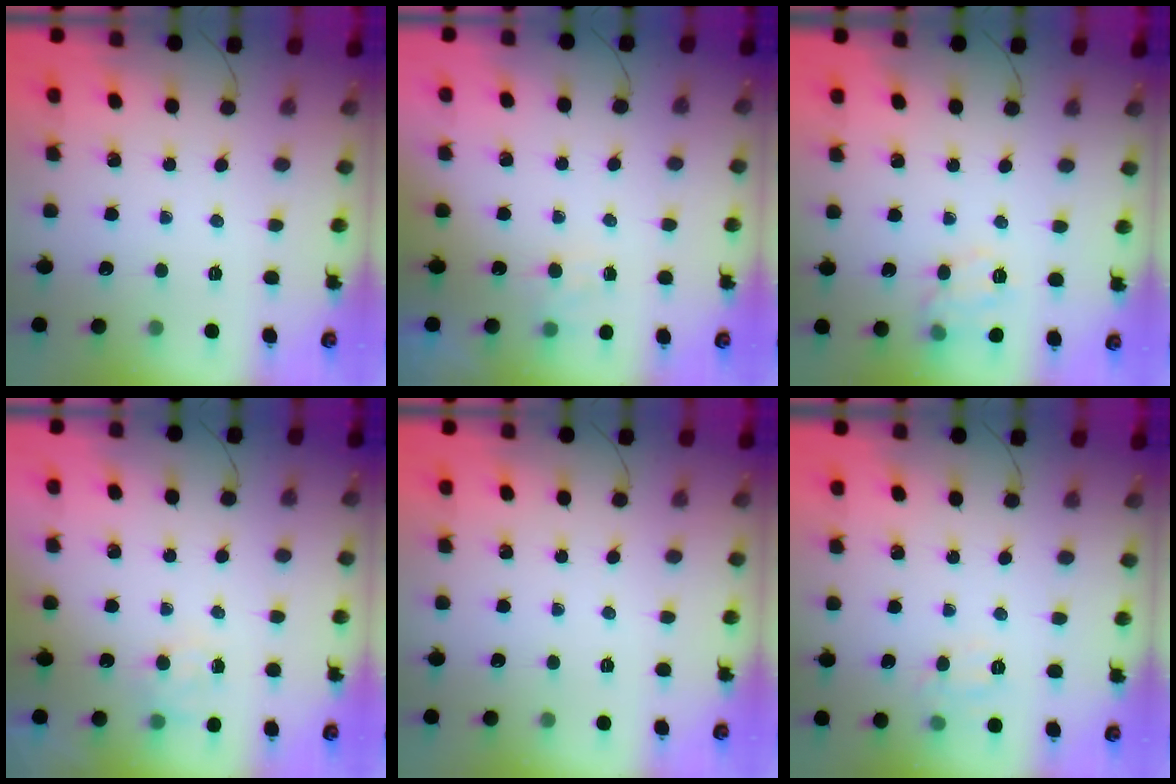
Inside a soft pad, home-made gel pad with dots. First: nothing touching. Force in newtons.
{"total": 3.2, "press": 3.0, "slide": 1.2}
{"total": 10.6, "press": 10.6, "slide": 0.2}
{"total": 5.9, "press": 5.8, "slide": 1.3}
{"total": 0.0}
{"total": 6.2, "press": 6.0, "slide": 1.5}